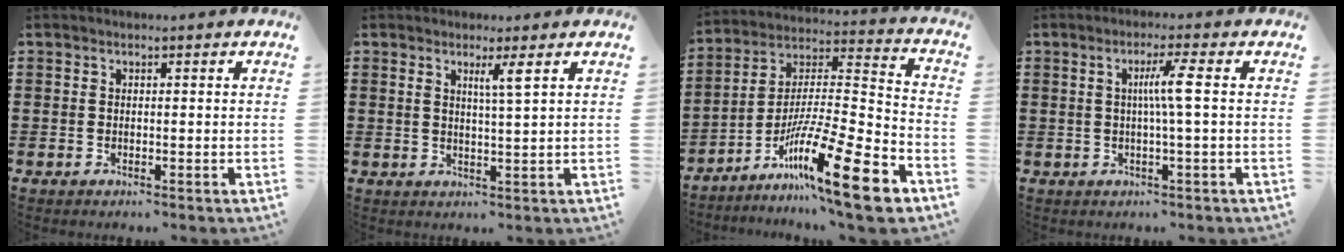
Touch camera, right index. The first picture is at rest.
{"total": 2.6, "force": [1.4, -0.3, 2.2], "torque": [-0.038, -0.010, 0.019]}
{"total": 17.9, "force": [-11.3, 1.9, 13.7], "torque": [-0.232, 0.027, -0.194]}
{"total": 4.3, "force": [0.3, -0.4, 4.3], "torque": [-0.082, -0.004, -0.002]}